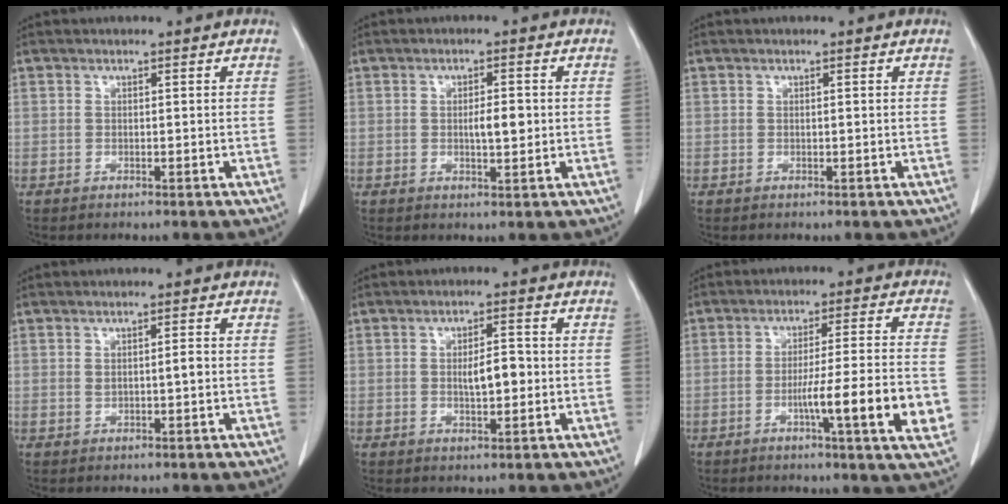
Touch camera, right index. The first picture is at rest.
{"total": 3.3, "force": [0.0, 0.9, 3.2], "torque": [-0.053, -0.001, 0.001]}
{"total": 0.0}
{"total": 1.7, "force": [0.1, 0.3, 1.7], "torque": [-0.029, 0.000, 0.004]}
{"total": 4.3, "force": [-0.2, 1.3, 4.1], "torque": [-0.068, 0.002, -0.001]}
{"total": 11.9, "force": [-3.4, -0.6, 11.4], "torque": [-0.171, -0.013, -0.057]}